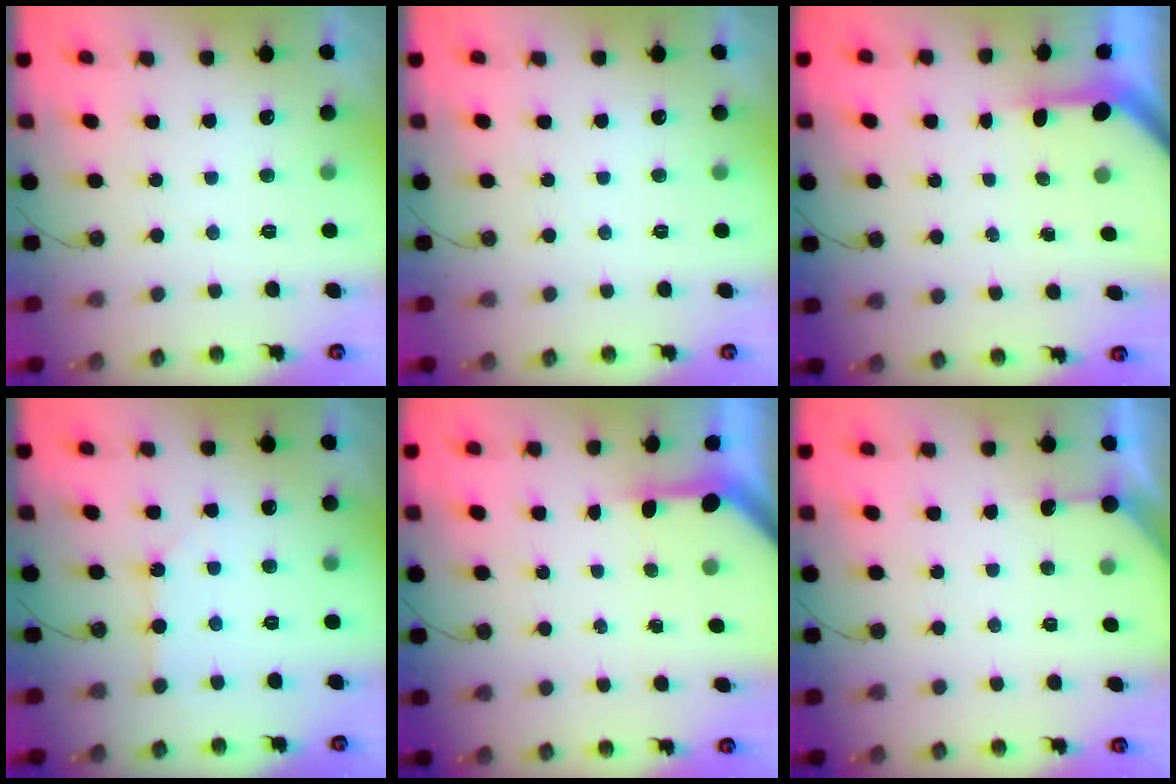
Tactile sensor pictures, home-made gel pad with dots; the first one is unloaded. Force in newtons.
{"total": 0.0}
{"total": 3.6, "press": 3.6, "slide": 0.3}
{"total": 1.5, "press": 1.5, "slide": 0.3}
{"total": 3.5, "press": 3.5, "slide": 0.4}
{"total": 3.0, "press": 2.9, "slide": 0.4}